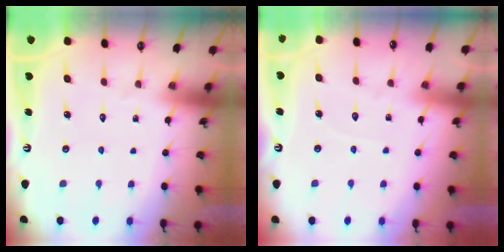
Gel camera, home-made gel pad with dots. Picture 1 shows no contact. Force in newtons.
{"total": 2.7, "press": 2.7, "slide": 0.4}